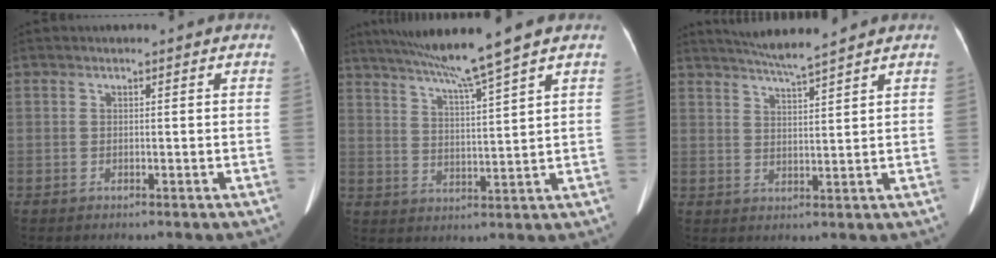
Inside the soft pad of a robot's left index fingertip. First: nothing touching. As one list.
[{"total": 9.6, "force": [7.6, -2.2, 5.4], "torque": [-0.092, 0.004, 0.131]}, {"total": 6.6, "force": [5.9, -0.8, 2.8], "torque": [-0.056, 0.008, 0.105]}]